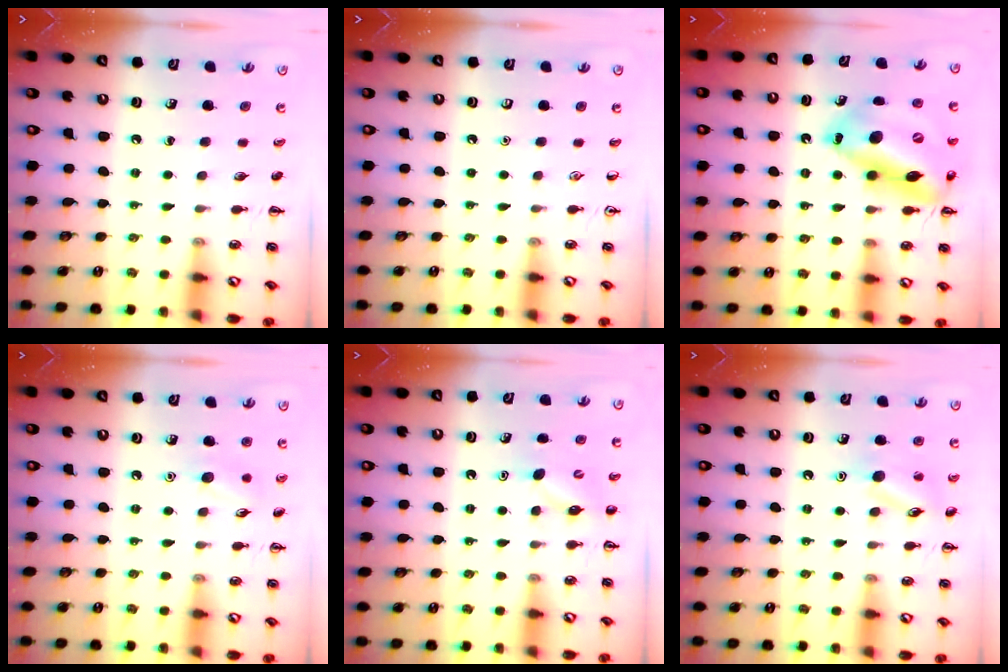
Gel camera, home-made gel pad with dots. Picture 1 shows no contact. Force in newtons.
{"total": 0.0}
{"total": 20.1, "press": 19.6, "slide": 4.5}
{"total": 7.5, "press": 7.2, "slide": 2.1}
{"total": 4.1, "press": 3.9, "slide": 1.2}
{"total": 10.1, "press": 10.0, "slide": 1.3}